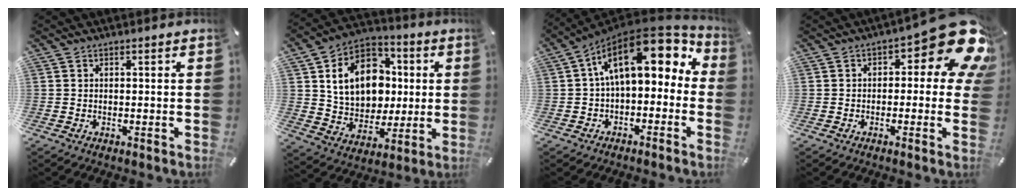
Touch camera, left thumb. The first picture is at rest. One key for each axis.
{"total": 16.9, "fx": 2.6, "fy": 13.6, "fz": 9.6, "tx": -0.164, "ty": 0.006, "tz": 0.055}
{"total": 17.3, "fx": 6.9, "fy": 8.9, "fz": 13.1, "tx": -0.217, "ty": -0.043, "tz": 0.116}
{"total": 14.1, "fx": 6.1, "fy": 5.6, "fz": 11.4, "tx": -0.138, "ty": -0.052, "tz": 0.103}